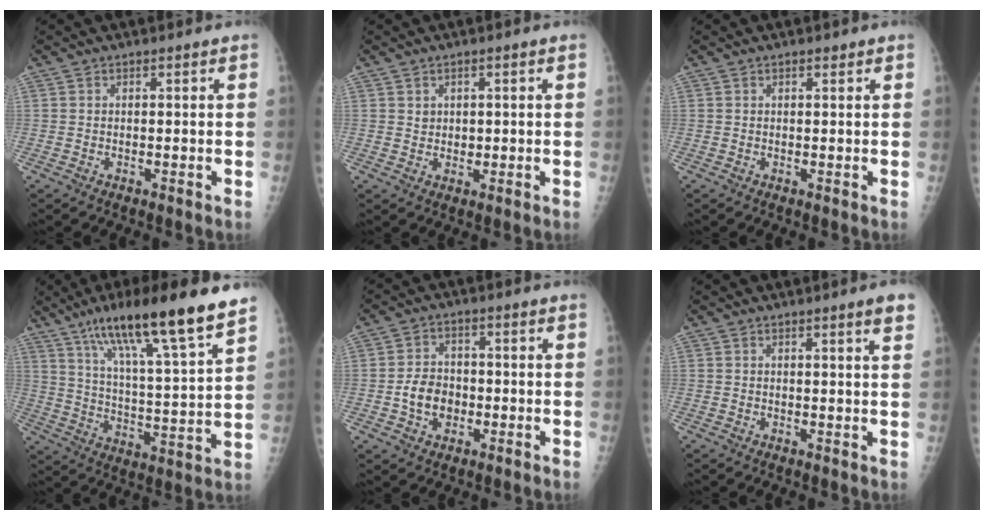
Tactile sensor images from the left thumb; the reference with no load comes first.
{"total": 1.9, "force": [0.6, 1.7, 0.5], "torque": [0.004, -0.004, 0.012]}
{"total": 0.6, "force": [0.5, 0.3, 0.4], "torque": [-0.006, -0.003, 0.007]}
{"total": 20.6, "force": [14.1, 2.2, 14.9], "torque": [-0.229, -0.055, 0.235]}
{"total": 6.3, "force": [-1.5, 4.9, 3.6], "torque": [-0.042, 0.012, -0.029]}
{"total": 3.1, "force": [1.9, -0.1, 2.5], "torque": [-0.032, -0.008, 0.024]}